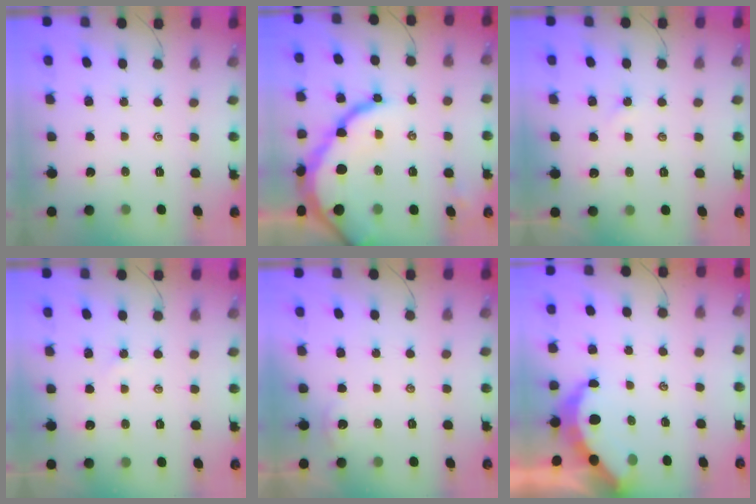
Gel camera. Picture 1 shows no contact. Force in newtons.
{"total": 18.0, "press": 17.9, "slide": 1.8}
{"total": 1.9, "press": 1.9, "slide": 0.3}
{"total": 2.8, "press": 2.8, "slide": 0.5}
{"total": 0.0}
{"total": 5.9, "press": 5.9, "slide": 0.1}